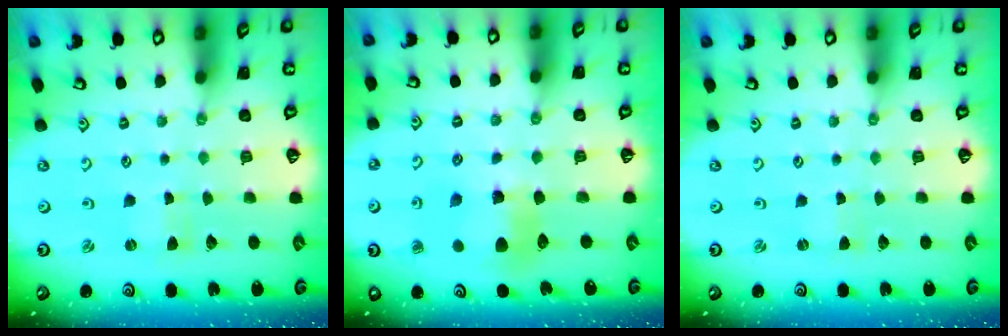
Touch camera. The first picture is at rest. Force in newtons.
{"total": 9.0, "press": 8.9, "slide": 1.1}
{"total": 0.0}